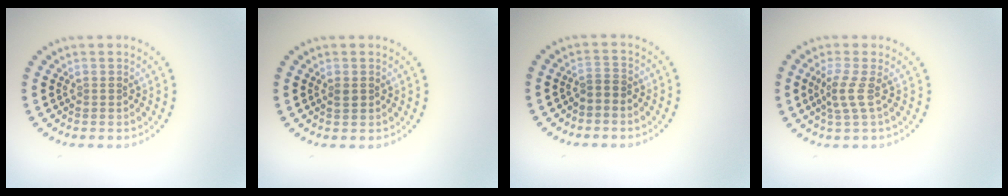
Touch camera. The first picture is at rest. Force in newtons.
{"total": 1.1, "press": 1.0, "slide": 0.2}
{"total": 1.2, "press": 0.9, "slide": 0.8}
{"total": 2.1, "press": 1.5, "slide": 1.5}